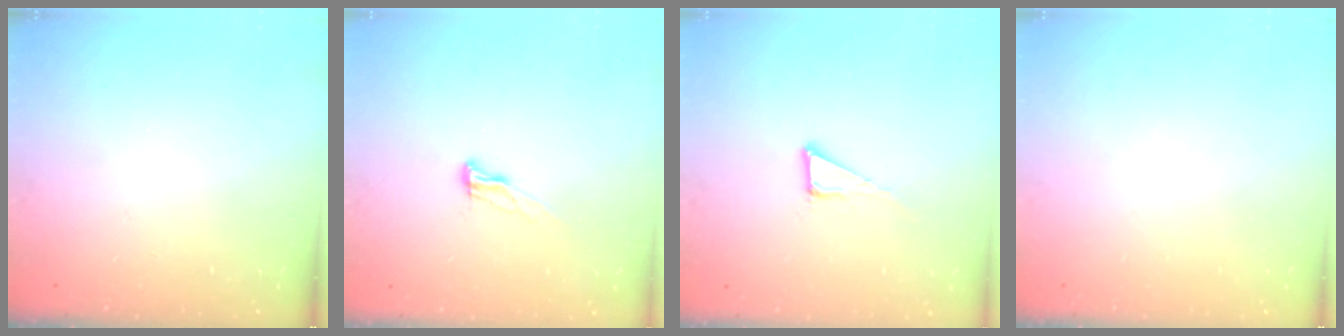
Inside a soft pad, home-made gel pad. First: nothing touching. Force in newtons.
{"total": 6.9, "press": 6.9, "slide": 0.9}
{"total": 4.3, "press": 4.3, "slide": 0.2}
{"total": 0.0}